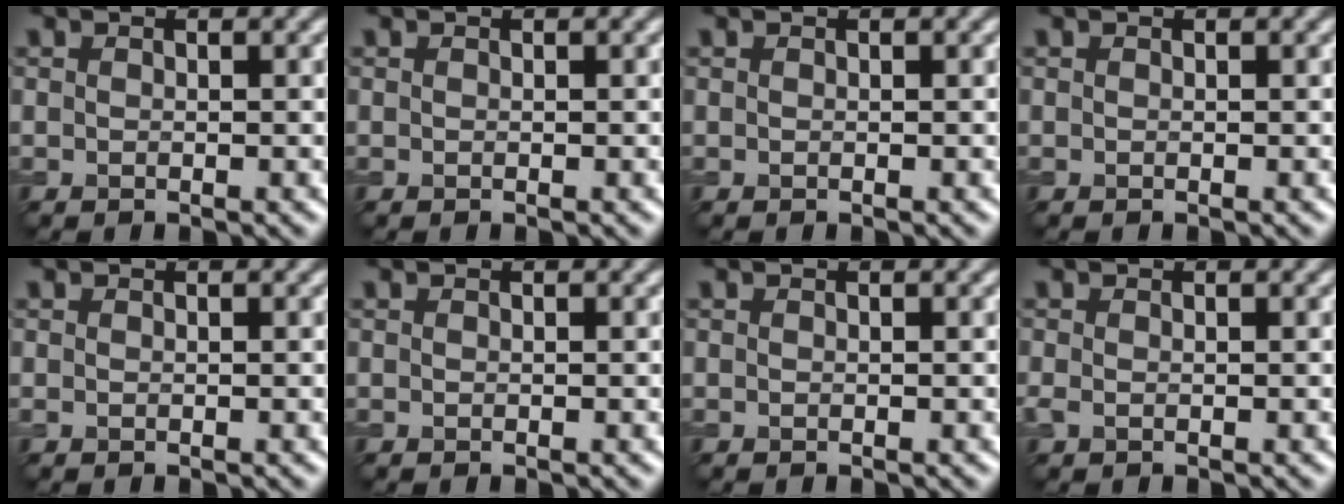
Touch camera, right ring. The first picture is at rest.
{"total": 0.0}
{"total": 0.0}
{"total": 0.0}
{"total": 0.0}
{"total": 0.0}
{"total": 0.0}
{"total": 0.8, "force": [-0.2, 0.5, 0.6], "torque": [-0.019, -0.005, -0.006]}